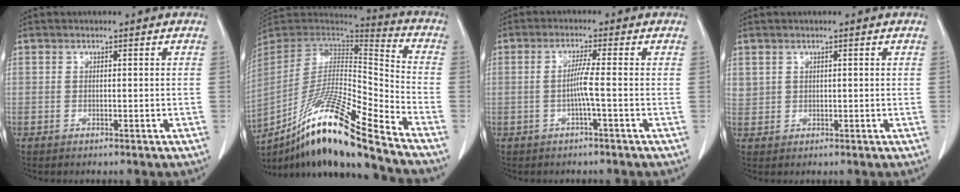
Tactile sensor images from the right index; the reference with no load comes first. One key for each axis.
{"total": 19.6, "fx": -14.1, "fy": 0.3, "fz": 13.7, "tx": -0.268, "ty": -0.018, "tz": -0.260}
{"total": 3.1, "fx": -0.7, "fy": -0.7, "fz": 2.9, "tx": -0.055, "ty": 0.001, "tz": -0.014}
{"total": 1.7, "fx": 0.9, "fy": 1.4, "fz": 0.2, "tx": 0.005, "ty": 0.009, "tz": 0.017}